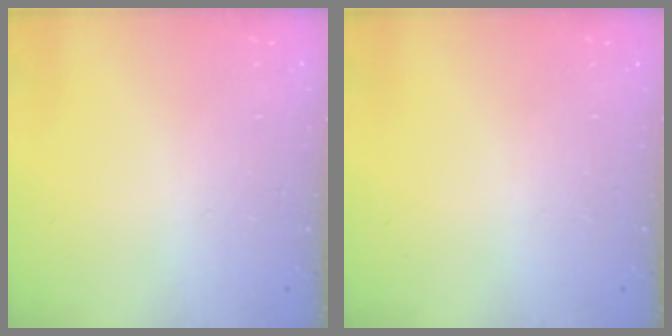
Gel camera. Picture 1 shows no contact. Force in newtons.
{"total": 0.0}